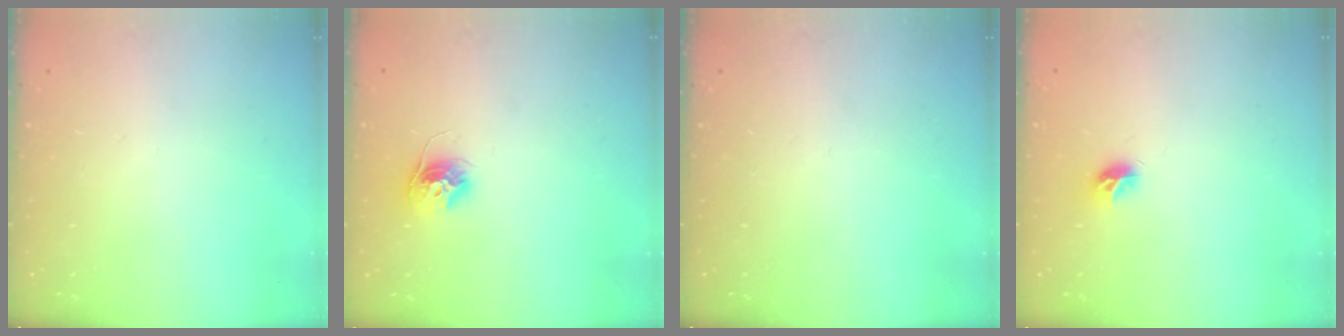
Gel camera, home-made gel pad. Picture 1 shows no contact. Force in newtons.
{"total": 10.2, "press": 10.1, "slide": 0.7}
{"total": 0.0}
{"total": 5.8, "press": 5.8, "slide": 0.5}